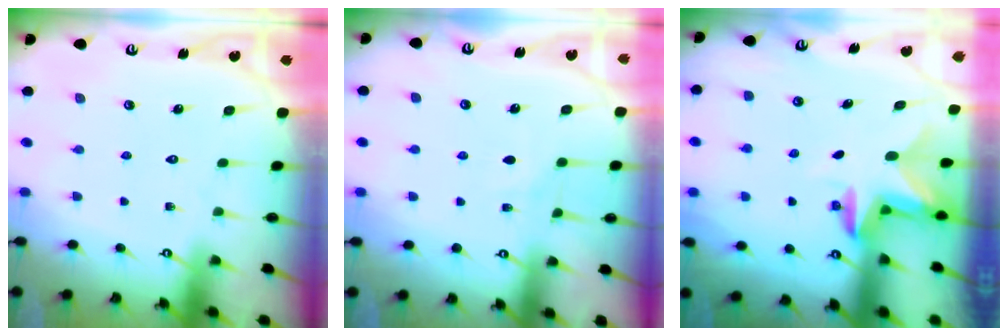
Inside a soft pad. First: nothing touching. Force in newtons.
{"total": 4.4, "press": 4.4, "slide": 0.5}
{"total": 2.6, "press": 2.5, "slide": 0.5}